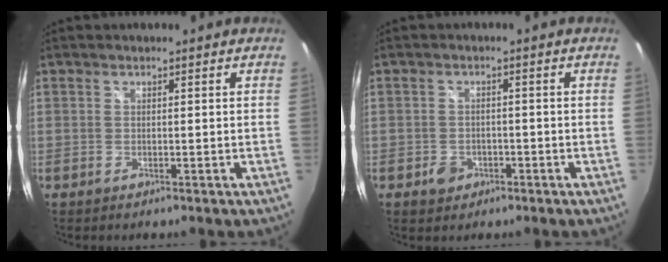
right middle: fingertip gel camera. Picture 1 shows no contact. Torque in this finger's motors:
{"motor_torque": [0.32, -0.42, 0.02, 0.04]}